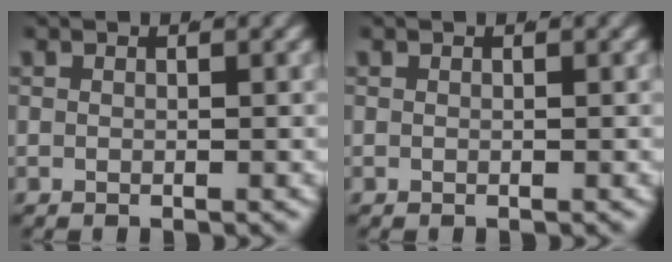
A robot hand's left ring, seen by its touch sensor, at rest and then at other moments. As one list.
[{"total": 0.0}]